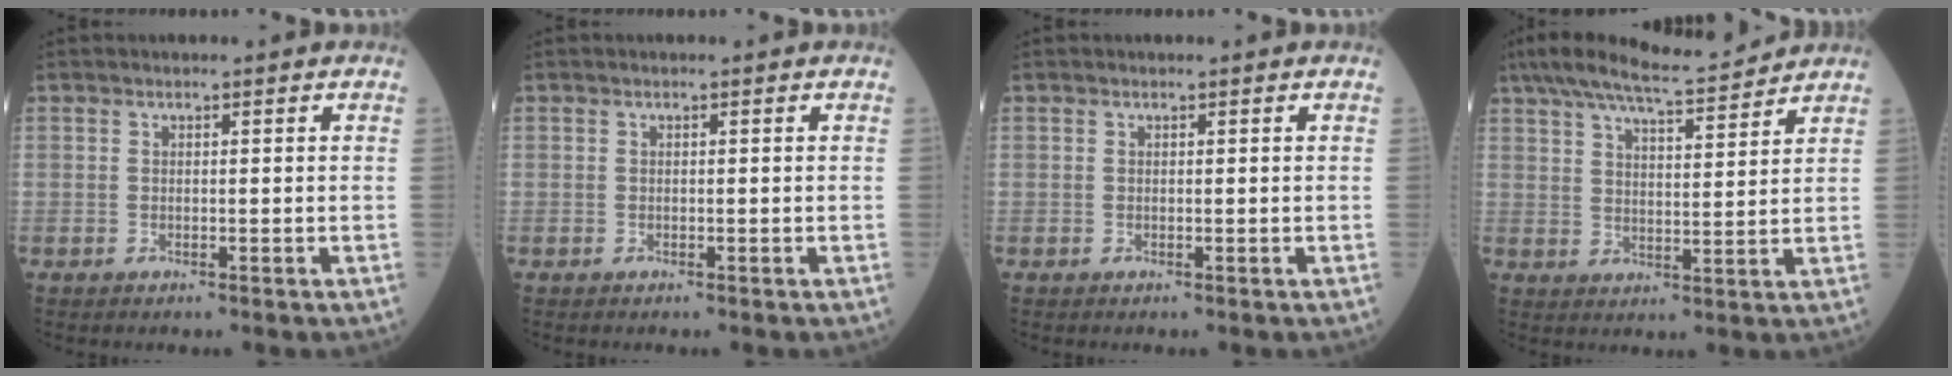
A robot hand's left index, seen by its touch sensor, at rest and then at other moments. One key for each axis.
{"total": 0.0}
{"total": 0.0}
{"total": 12.5, "fx": 11.2, "fy": 1.1, "fz": 5.4, "tx": -0.100, "ty": 0.015, "tz": 0.177}